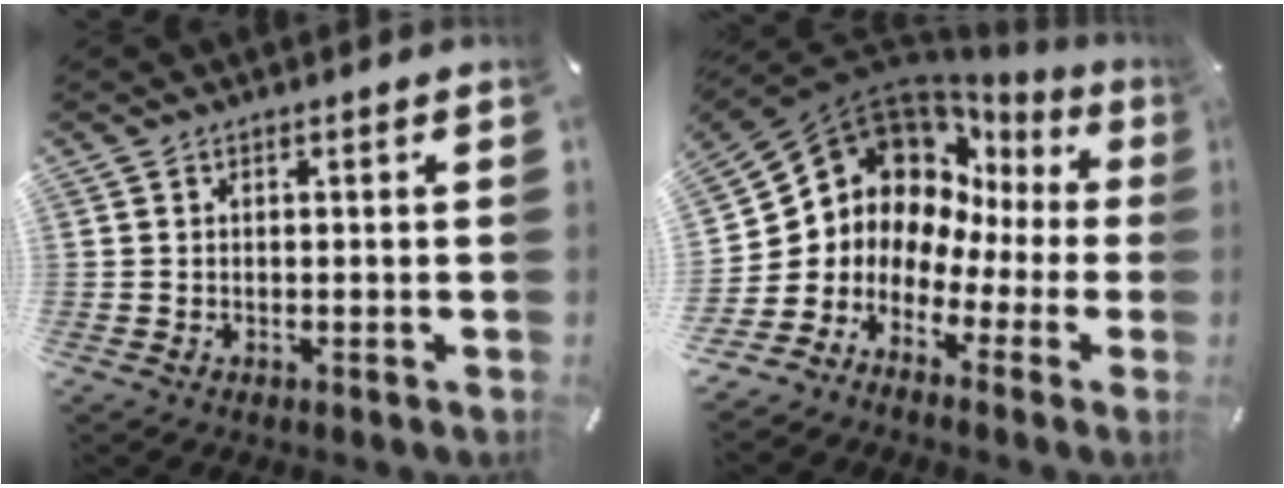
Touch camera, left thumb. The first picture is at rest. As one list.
[{"total": 9.8, "force": [5.3, 8.0, 2.1], "torque": [-0.074, -0.077, 0.101]}]